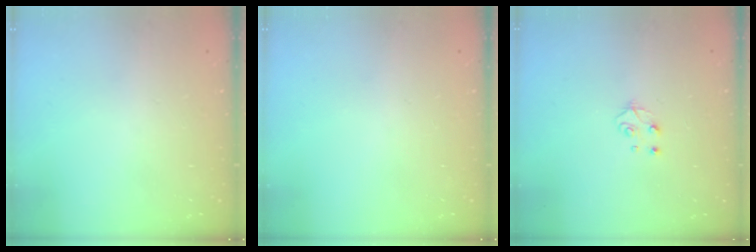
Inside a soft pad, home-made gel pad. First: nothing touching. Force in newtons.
{"total": 0.0}
{"total": 4.9, "press": 4.8, "slide": 0.6}